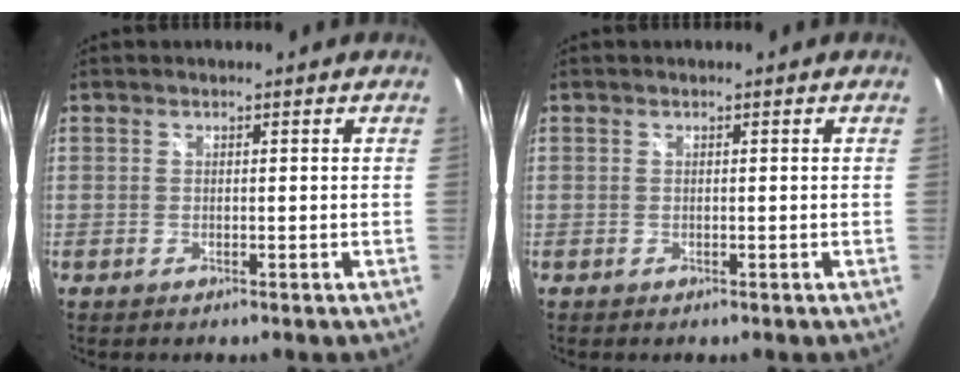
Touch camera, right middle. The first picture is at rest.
{"total": 0.0}